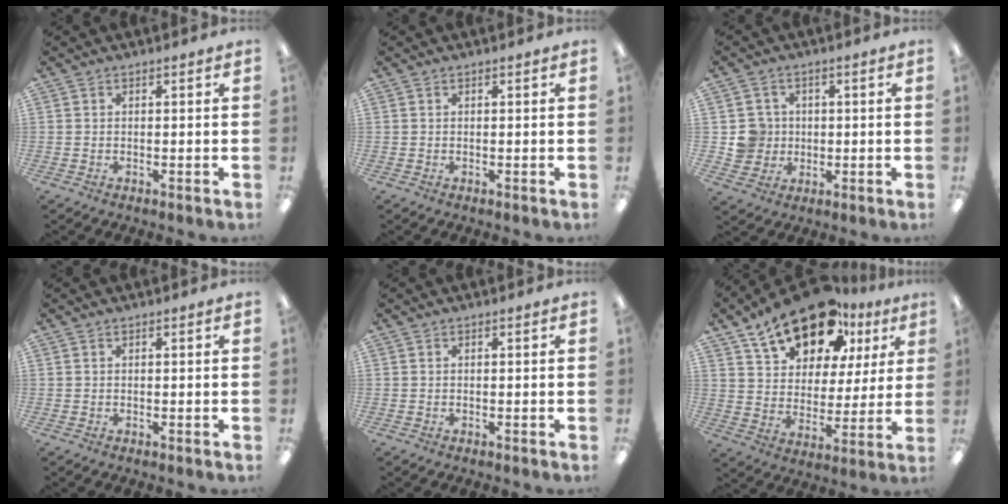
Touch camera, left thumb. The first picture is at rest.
{"total": 0.0}
{"total": 6.1, "force": [0.4, 6.1, 0.6], "torque": [-0.005, 0.006, 0.011]}
{"total": 0.0}
{"total": 0.0}
{"total": 18.2, "force": [13.1, 9.4, 8.3], "torque": [-0.152, -0.072, 0.236]}